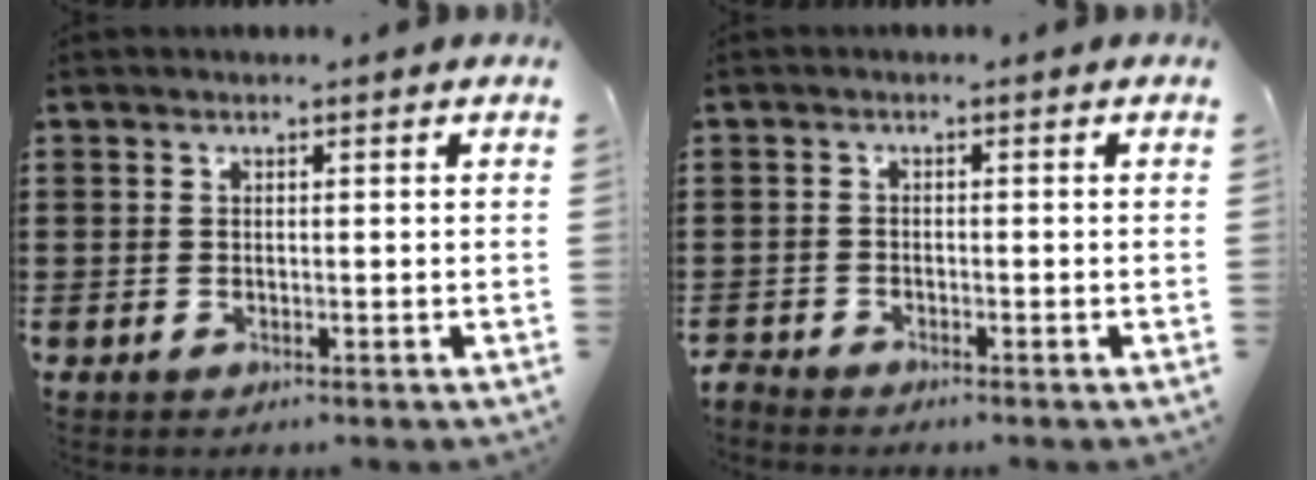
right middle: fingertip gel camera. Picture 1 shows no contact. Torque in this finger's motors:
{"motor_torque": [0.74, -0.26, 0.00, 0.03]}